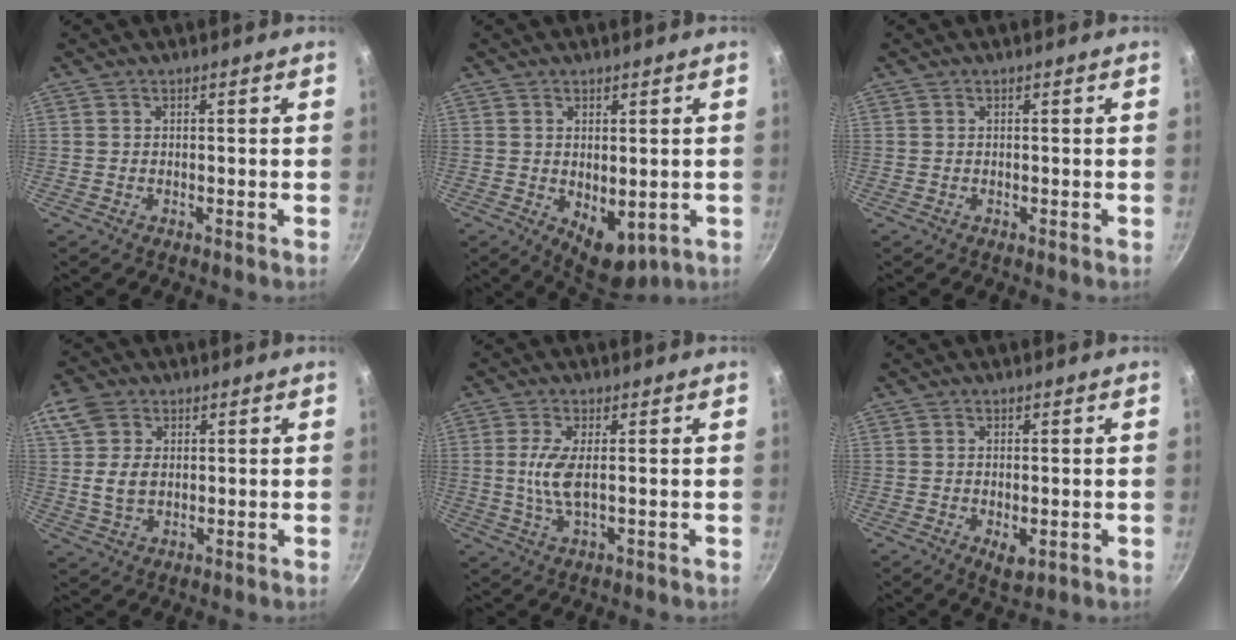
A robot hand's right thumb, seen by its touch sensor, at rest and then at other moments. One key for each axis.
{"total": 7.1, "fx": -0.6, "fy": 4.2, "fz": 5.6, "tx": -0.060, "ty": -0.015, "tz": 0.007}
{"total": 0.0}
{"total": 8.2, "fx": 1.7, "fy": 6.1, "fz": 5.3, "tx": -0.088, "ty": -0.007, "tz": 0.025}
{"total": 5.7, "fx": 0.4, "fy": 1.8, "fz": 5.4, "tx": -0.124, "ty": -0.002, "tz": 0.007}
{"total": 3.8, "fx": -0.8, "fy": 2.0, "fz": 3.1, "tx": -0.047, "ty": -0.012, "tz": -0.006}